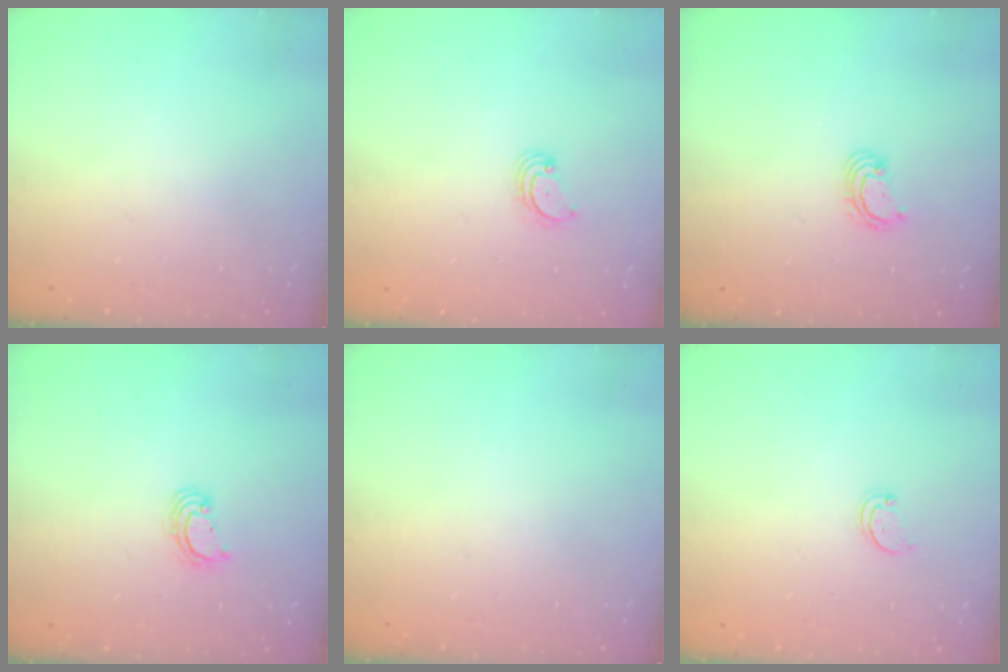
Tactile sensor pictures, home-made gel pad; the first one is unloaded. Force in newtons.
{"total": 2.7, "press": 2.7, "slide": 0.3}
{"total": 2.8, "press": 2.8, "slide": 0.3}
{"total": 2.6, "press": 2.6, "slide": 0.1}
{"total": 0.0}
{"total": 1.5, "press": 1.5, "slide": 0.1}